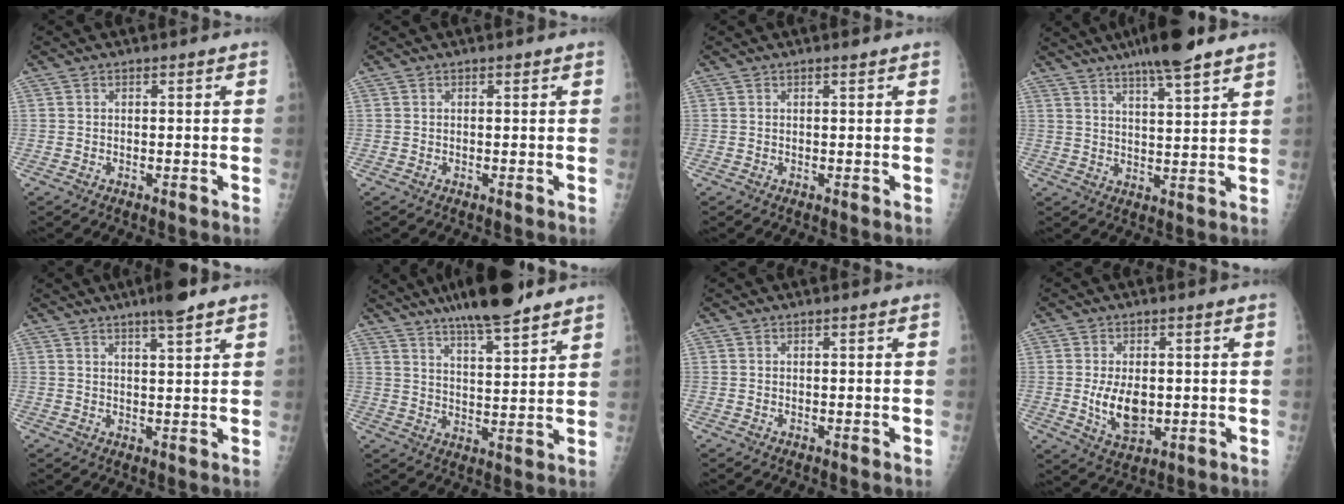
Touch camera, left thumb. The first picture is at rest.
{"total": 0.0}
{"total": 0.6, "force": [0.5, 0.1, 0.4], "torque": [-0.007, -0.002, 0.008]}
{"total": 10.3, "force": [7.6, 1.2, 6.8], "torque": [-0.102, -0.026, 0.123]}
{"total": 5.2, "force": [3.8, 0.4, 3.6], "torque": [-0.055, -0.016, 0.061]}
{"total": 14.2, "force": [11.1, 2.5, 8.4], "torque": [-0.118, -0.046, 0.181]}
{"total": 0.0}
{"total": 7.3, "force": [-0.3, 4.3, 5.9], "torque": [-0.093, -0.013, 0.006]}